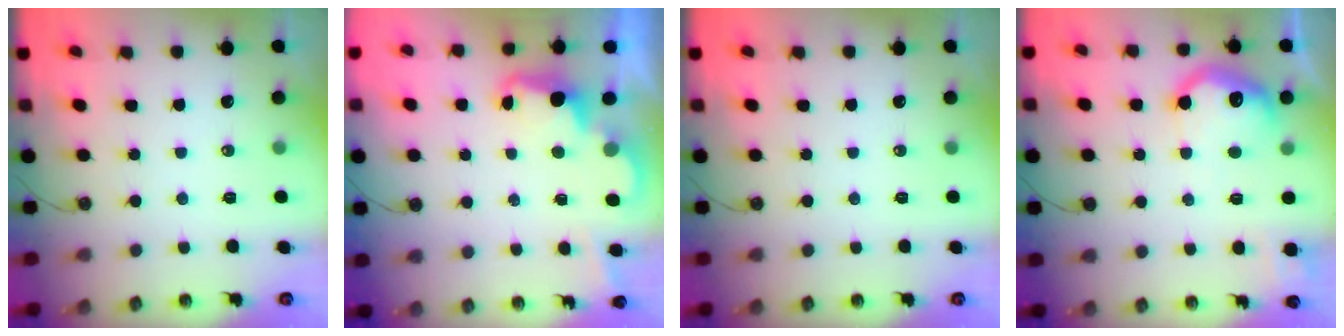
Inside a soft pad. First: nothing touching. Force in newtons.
{"total": 2.5, "press": 2.4, "slide": 0.6}
{"total": 0.0}
{"total": 12.1, "press": 12.0, "slide": 1.1}